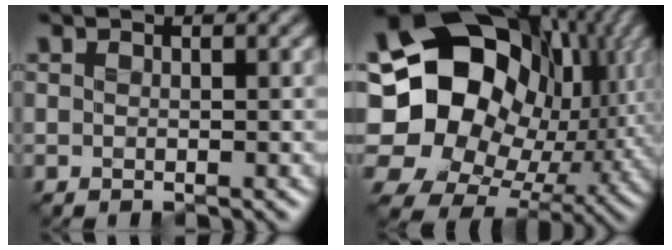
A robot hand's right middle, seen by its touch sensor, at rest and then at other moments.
{"total": 19.2, "force": [1.8, 15.7, 11.0], "torque": [-0.209, -0.001, 0.041]}